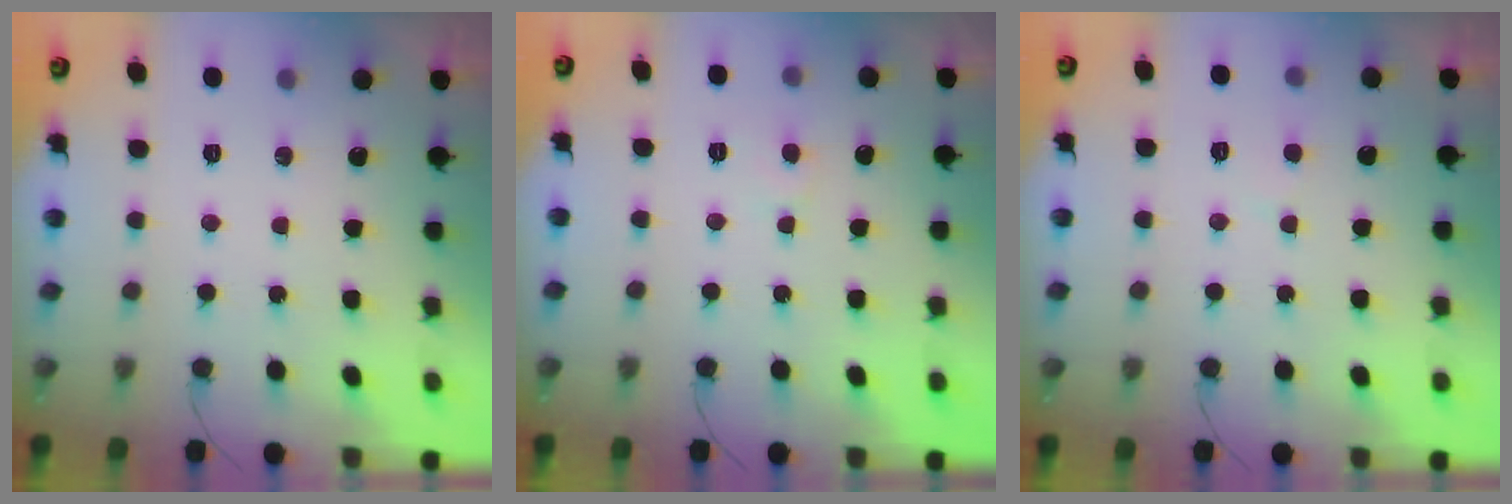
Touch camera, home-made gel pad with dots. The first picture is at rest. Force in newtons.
{"total": 3.8, "press": 3.8, "slide": 0.5}
{"total": 3.5, "press": 3.5, "slide": 0.3}